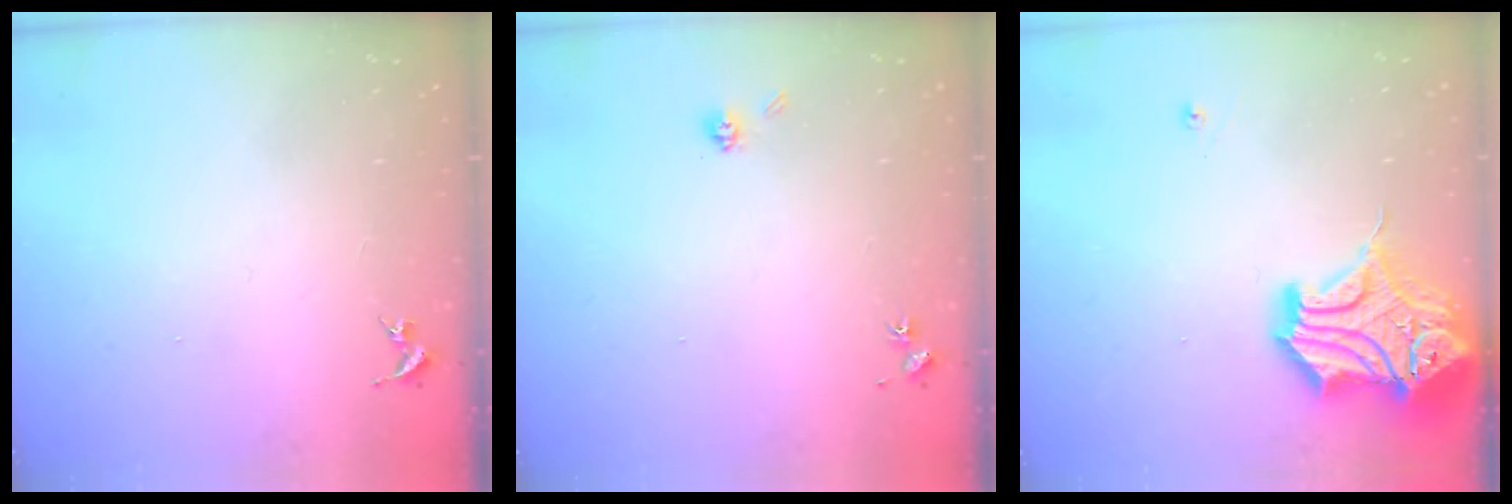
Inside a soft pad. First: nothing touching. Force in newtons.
{"total": 4.0, "press": 3.8, "slide": 1.4}
{"total": 19.9, "press": 19.7, "slide": 3.3}